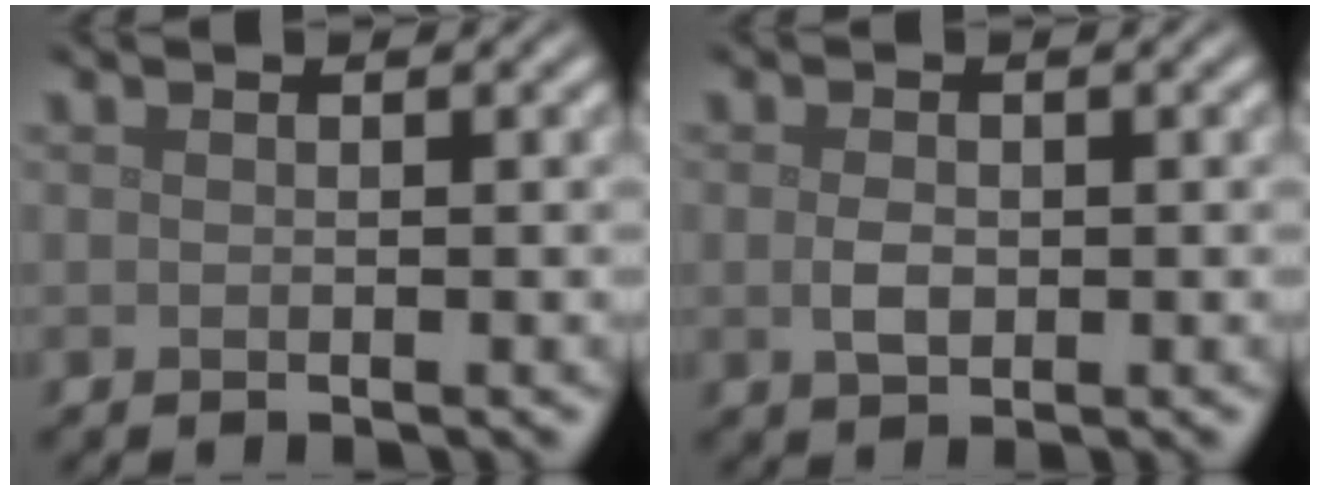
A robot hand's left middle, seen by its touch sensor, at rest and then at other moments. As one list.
[{"total": 1.7, "force": [-0.1, 1.1, 1.3], "torque": [-0.028, -0.002, 0.000]}]